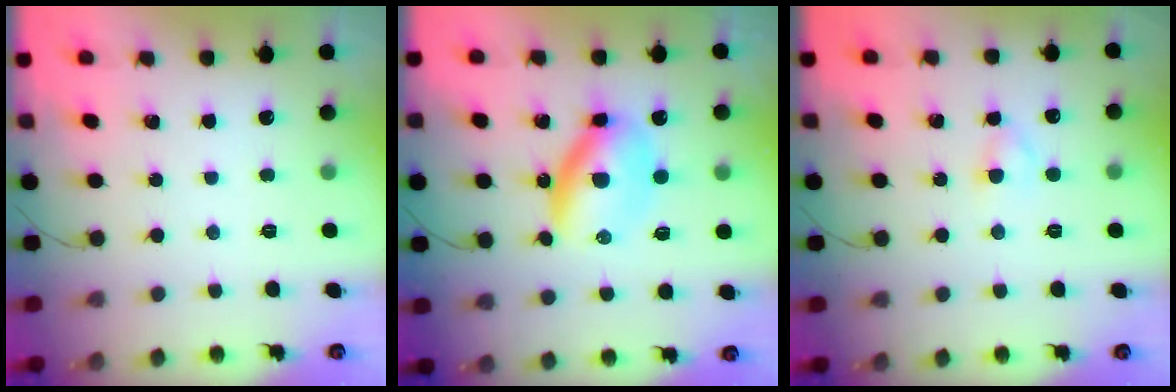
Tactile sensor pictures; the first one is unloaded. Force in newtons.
{"total": 7.0, "press": 7.0, "slide": 0.6}
{"total": 2.6, "press": 2.5, "slide": 0.9}